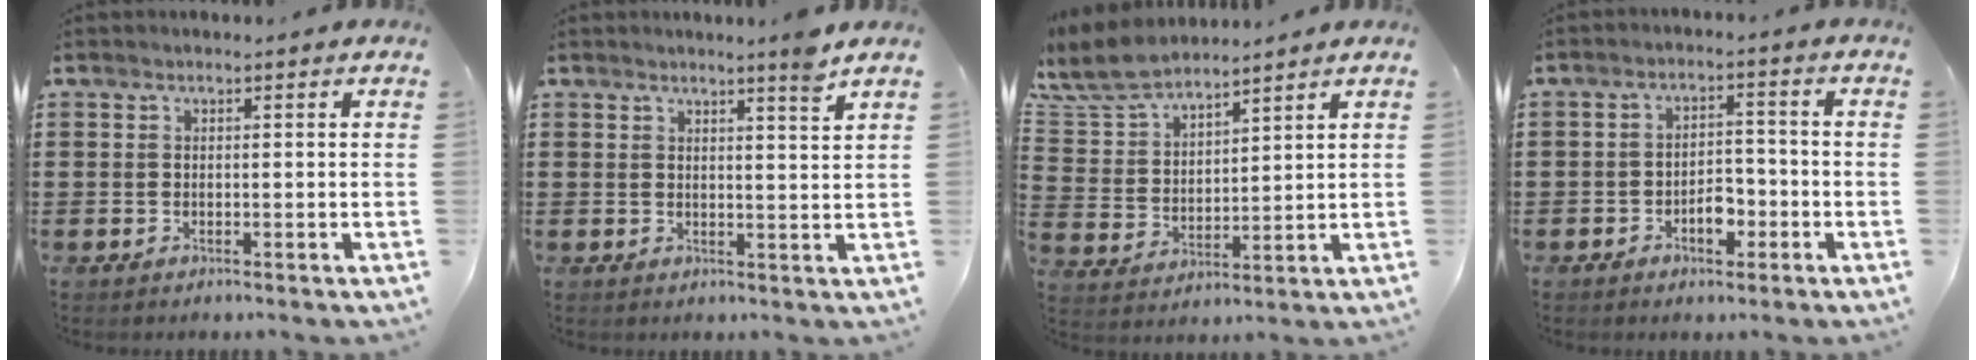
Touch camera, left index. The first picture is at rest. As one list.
[{"total": 3.6, "force": [3.0, -0.7, 1.8], "torque": [-0.028, -0.015, 0.050]}, {"total": 7.9, "force": [7.2, 1.8, 2.5], "torque": [-0.080, -0.027, 0.134]}, {"total": 4.1, "force": [-2.0, 2.3, 2.8], "torque": [-0.044, 0.001, -0.040]}]